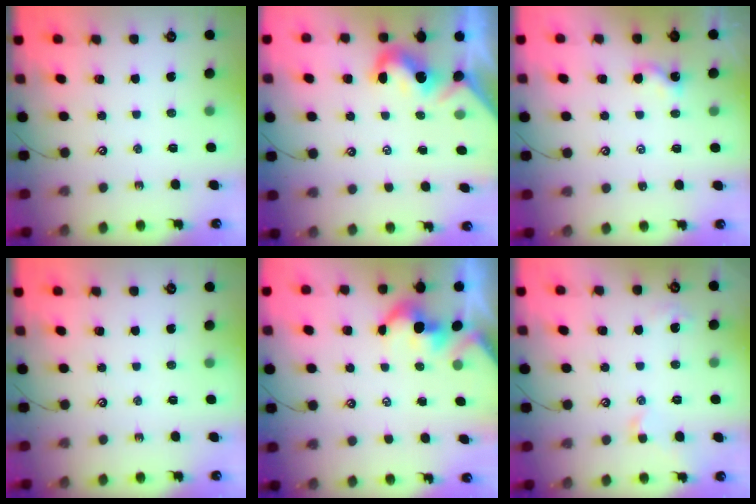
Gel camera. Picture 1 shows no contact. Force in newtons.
{"total": 2.0, "press": 2.0, "slide": 0.4}
{"total": 0.0}
{"total": 0.0}
{"total": 0.0}
{"total": 2.9, "press": 2.8, "slide": 0.8}